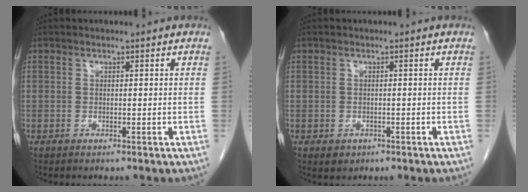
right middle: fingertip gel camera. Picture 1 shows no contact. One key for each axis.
{"total": 1.3, "fx": -0.6, "fy": 1.0, "fz": 0.5, "tx": -0.011, "ty": 0.000, "tz": -0.002}